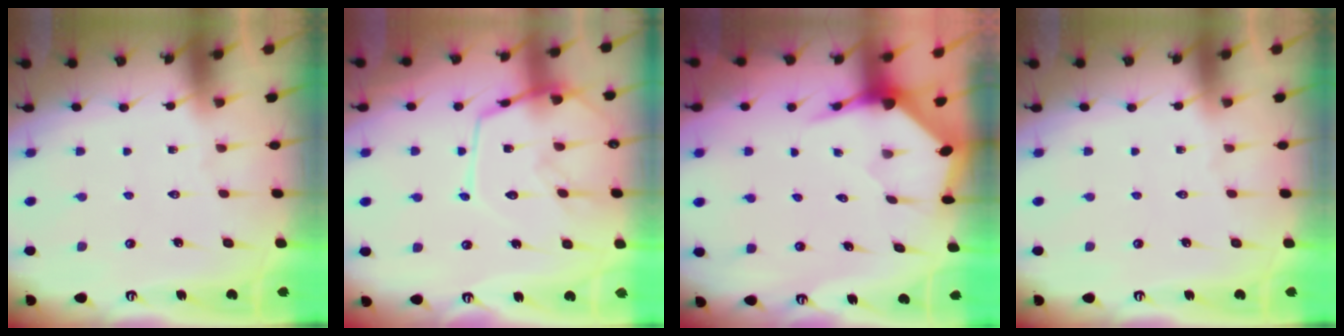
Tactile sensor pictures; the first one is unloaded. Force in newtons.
{"total": 14.3, "press": 14.3, "slide": 1.1}
{"total": 3.6, "press": 3.6, "slide": 0.4}
{"total": 0.0}